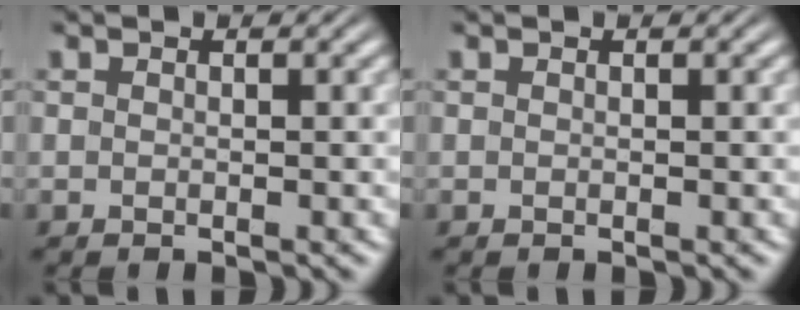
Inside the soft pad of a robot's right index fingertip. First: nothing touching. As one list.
[{"total": 0.0}]